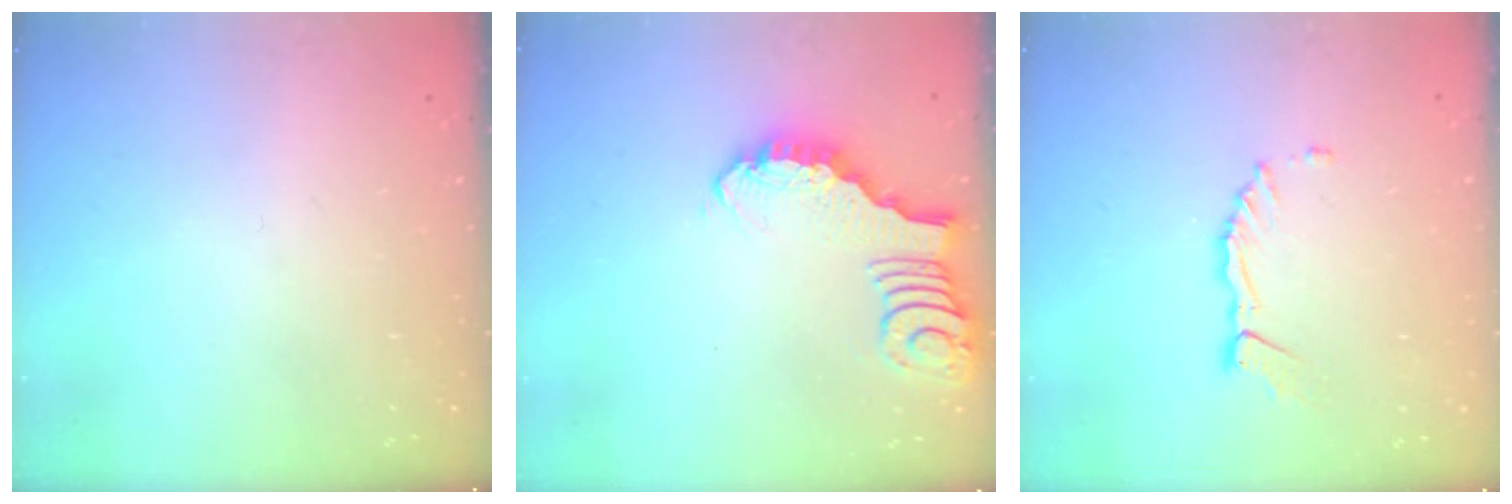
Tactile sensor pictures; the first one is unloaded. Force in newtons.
{"total": 2.7, "press": 2.7, "slide": 0.2}
{"total": 3.8, "press": 3.7, "slide": 0.4}